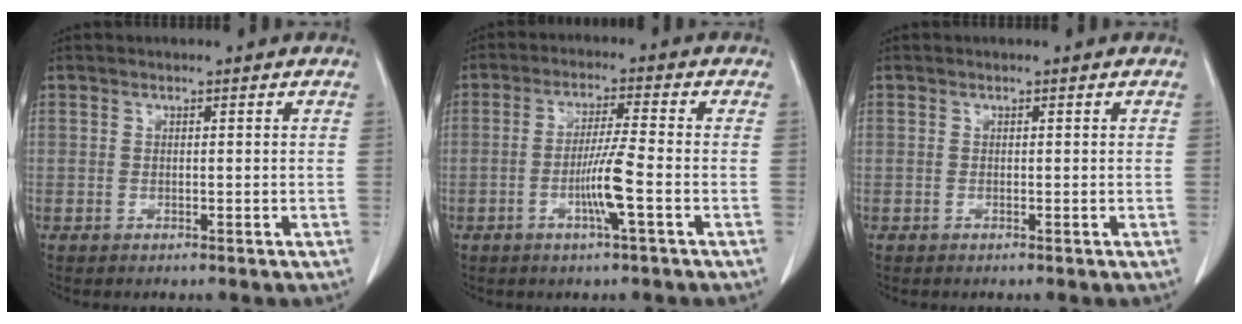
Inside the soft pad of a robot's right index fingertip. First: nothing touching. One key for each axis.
{"total": 6.2, "fx": -1.9, "fy": -0.6, "fz": 5.8, "tx": -0.110, "ty": -0.003, "tz": -0.036}
{"total": 0.0}